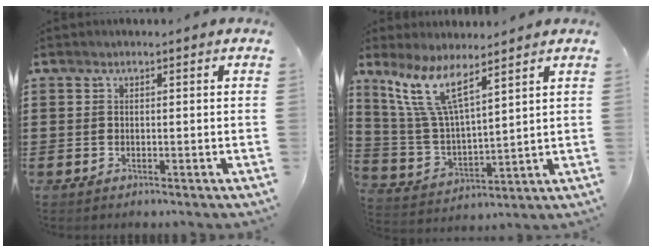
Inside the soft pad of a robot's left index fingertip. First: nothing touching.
{"total": 9.6, "force": [6.9, 1.7, 6.4], "torque": [-0.160, -0.027, 0.121]}